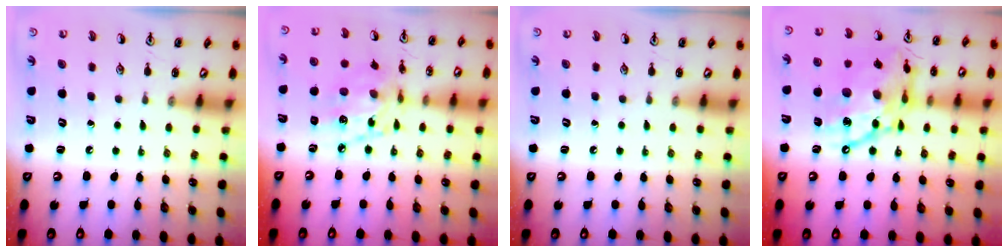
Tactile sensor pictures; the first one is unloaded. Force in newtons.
{"total": 12.7, "press": 12.7, "slide": 0.7}
{"total": 0.0}
{"total": 20.2, "press": 20.1, "slide": 1.7}